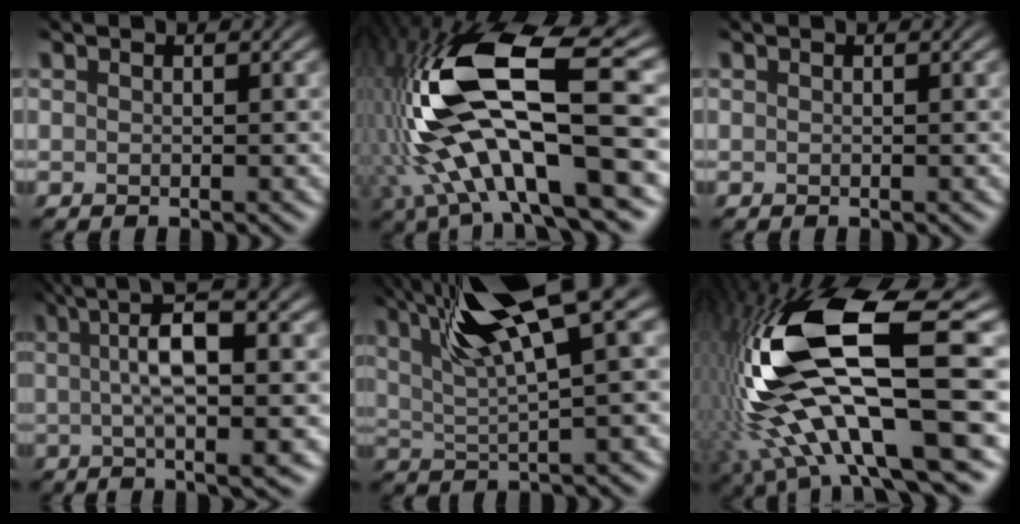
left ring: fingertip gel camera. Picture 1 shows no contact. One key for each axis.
{"total": 14.2, "fx": -1.7, "fy": 4.7, "fz": 13.3, "tx": -0.266, "ty": 0.009, "tz": -0.042}
{"total": 0.0}
{"total": 7.9, "fx": 1.0, "fy": 1.9, "fz": 7.6, "tx": -0.114, "ty": 0.006, "tz": 0.009}
{"total": 12.6, "fx": 5.9, "fy": 3.4, "fz": 10.7, "tx": -0.171, "ty": 0.014, "tz": 0.090}
{"total": 16.4, "fx": -1.5, "fy": 5.6, "fz": 15.4, "tx": -0.322, "ty": 0.000, "tz": -0.018}